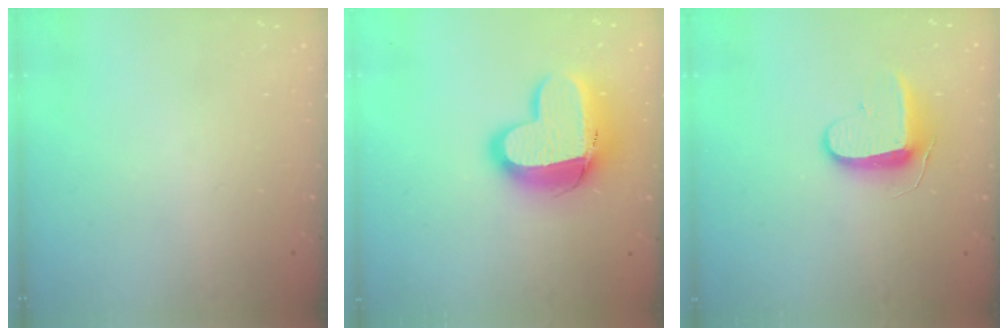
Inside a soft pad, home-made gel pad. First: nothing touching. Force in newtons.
{"total": 16.0, "press": 16.0, "slide": 1.1}
{"total": 8.9, "press": 8.8, "slide": 1.1}